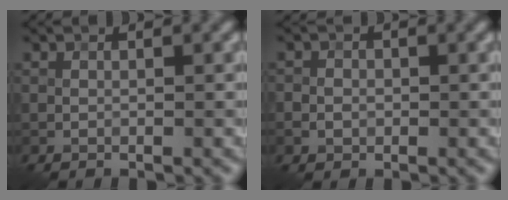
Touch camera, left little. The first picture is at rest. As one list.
[{"total": 1.6, "force": [-0.2, 1.5, 0.6], "torque": [-0.004, 0.003, -0.005]}]